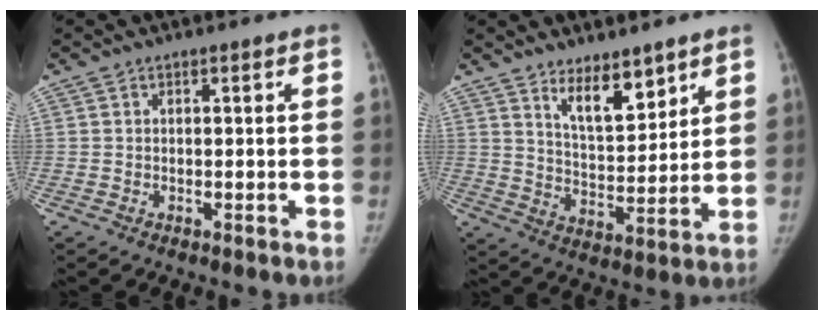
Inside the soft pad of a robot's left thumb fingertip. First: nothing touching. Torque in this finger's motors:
{"motor_torque": [0.03, 0.20, 0.65, -0.46, 0.03]}